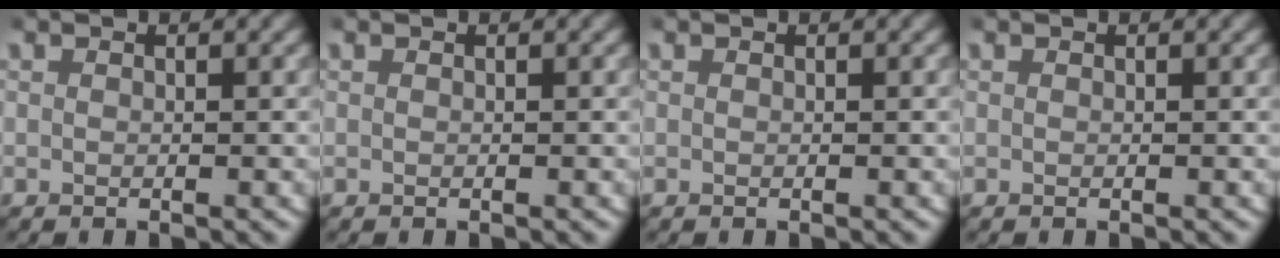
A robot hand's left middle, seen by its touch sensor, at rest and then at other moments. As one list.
[{"total": 0.0}, {"total": 0.0}, {"total": 0.0}]